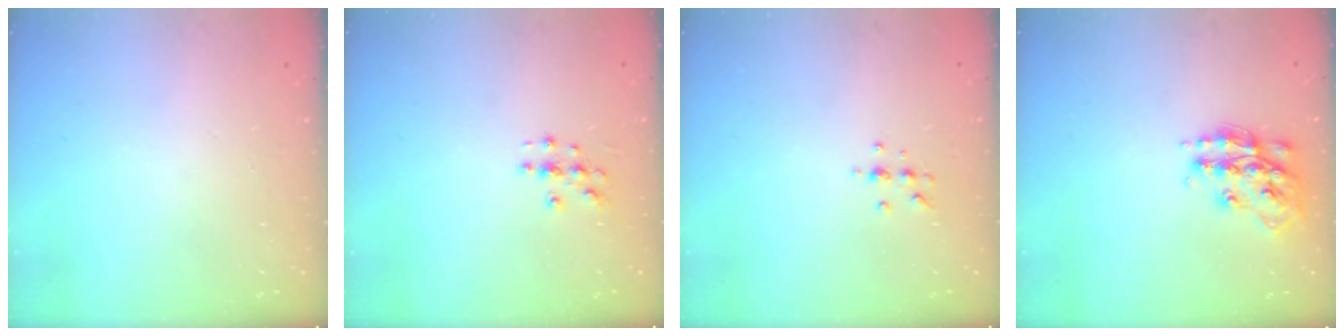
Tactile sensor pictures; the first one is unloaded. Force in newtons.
{"total": 3.0, "press": 3.0, "slide": 0.3}
{"total": 4.0, "press": 3.8, "slide": 1.2}
{"total": 15.9, "press": 15.9, "slide": 0.9}